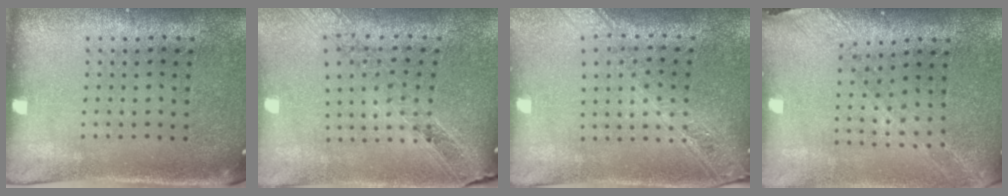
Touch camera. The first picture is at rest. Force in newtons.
{"total": 1.1, "press": 1.1, "slide": 0.2}
{"total": 2.2, "press": 1.9, "slide": 1.2}
{"total": 1.4, "press": 1.3, "slide": 0.2}